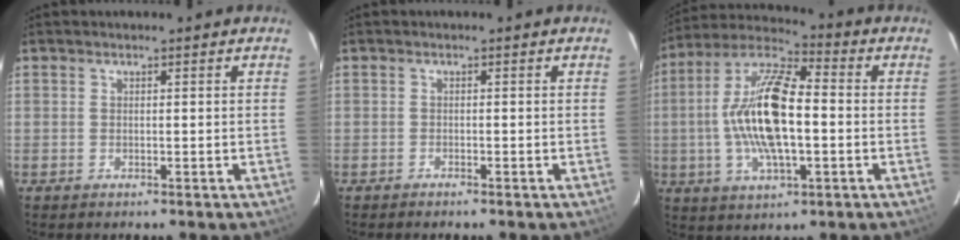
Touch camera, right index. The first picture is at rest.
{"total": 0.8, "force": [-0.7, 0.1, 0.2], "torque": [-0.007, -0.001, -0.014]}
{"total": 16.8, "force": [-1.4, 6.0, 15.6], "torque": [-0.308, 0.007, -0.034]}